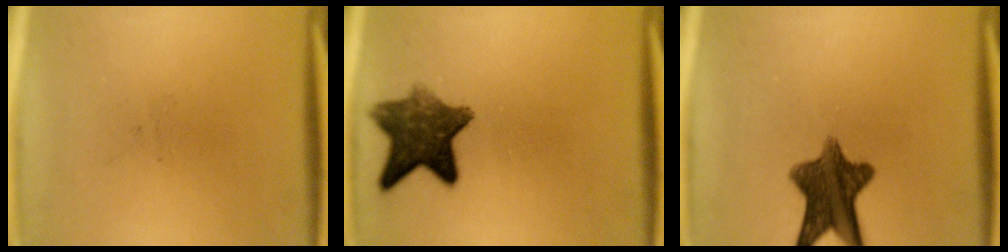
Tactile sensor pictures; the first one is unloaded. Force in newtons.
{"total": 9.2}
{"total": 10.4}